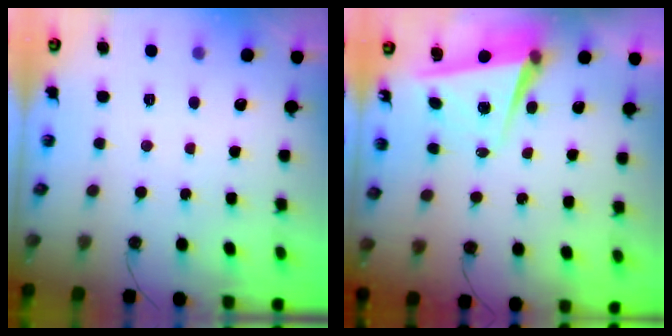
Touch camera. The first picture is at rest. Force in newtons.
{"total": 5.4, "press": 5.2, "slide": 1.4}